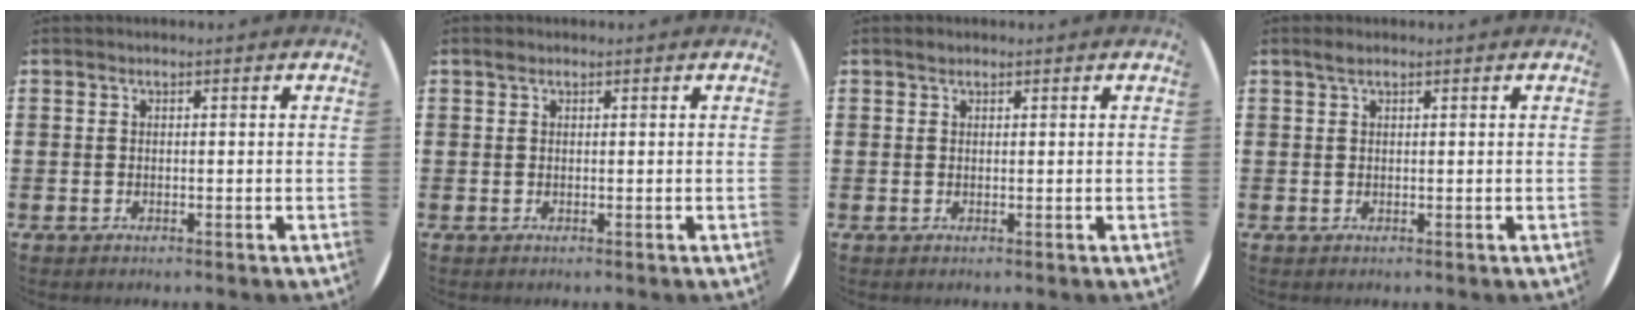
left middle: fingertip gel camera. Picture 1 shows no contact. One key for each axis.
{"total": 0.5, "fx": 0.4, "fy": 0.3, "fz": 0.1, "tx": 0.006, "ty": 0.000, "tz": 0.006}
{"total": 0.6, "fx": 0.5, "fy": 0.3, "fz": 0.1, "tx": 0.005, "ty": 0.000, "tz": 0.008}
{"total": 0.9, "fx": 0.7, "fy": 0.2, "fz": 0.6, "tx": -0.011, "ty": 0.004, "tz": 0.012}